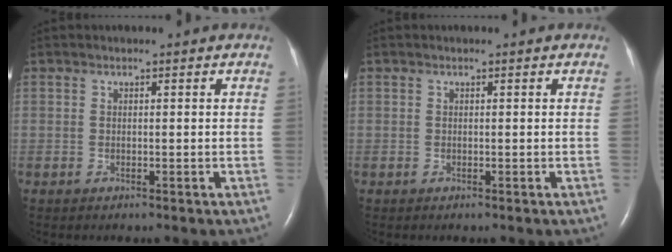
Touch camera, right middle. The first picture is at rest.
{"total": 0.0}